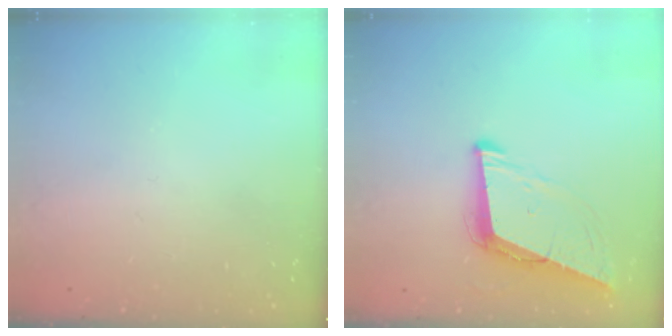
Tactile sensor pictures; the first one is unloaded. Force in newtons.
{"total": 8.8, "press": 7.9, "slide": 3.8}